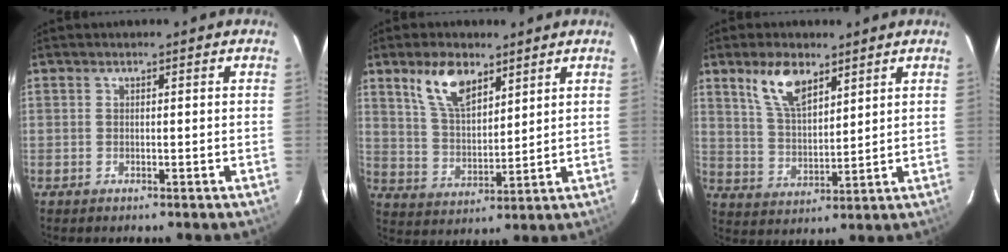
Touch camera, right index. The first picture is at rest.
{"total": 9.9, "force": [6.0, 4.7, 6.2], "torque": [-0.115, 0.010, 0.123]}
{"total": 9.1, "force": [5.6, 4.0, 5.8], "torque": [-0.109, 0.009, 0.116]}